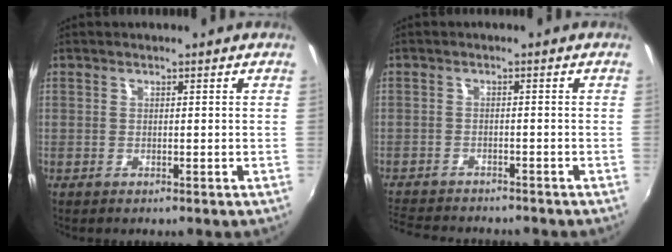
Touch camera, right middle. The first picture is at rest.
{"total": 8.9, "force": [-8.2, 2.2, 2.7], "torque": [-0.081, -0.014, -0.134]}